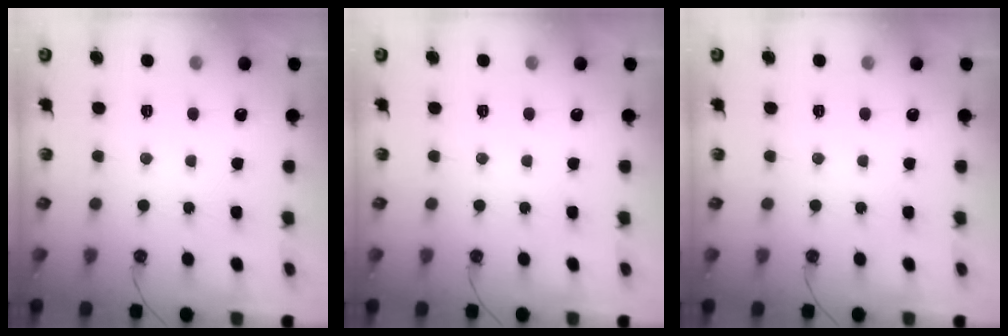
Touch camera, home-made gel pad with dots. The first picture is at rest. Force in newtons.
{"total": 0.0}
{"total": 0.0}